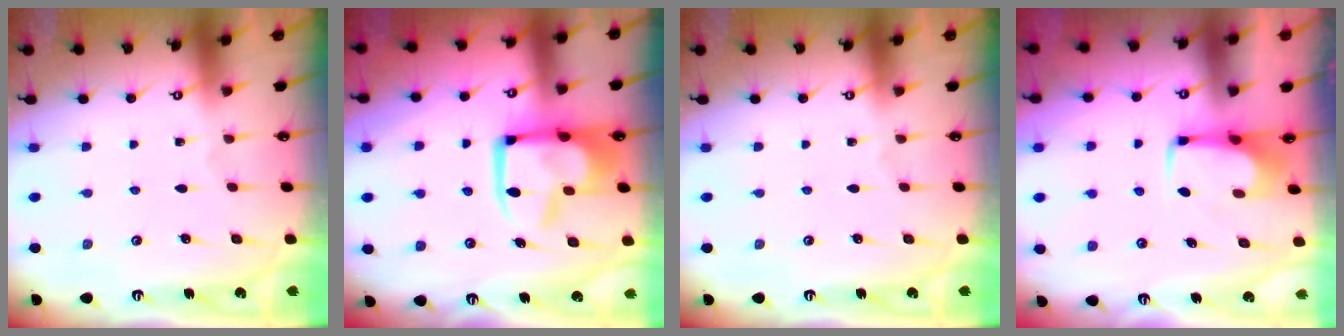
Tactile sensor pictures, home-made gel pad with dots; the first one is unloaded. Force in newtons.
{"total": 13.1, "press": 13.0, "slide": 1.4}
{"total": 0.0}
{"total": 1.8, "press": 1.6, "slide": 0.6}